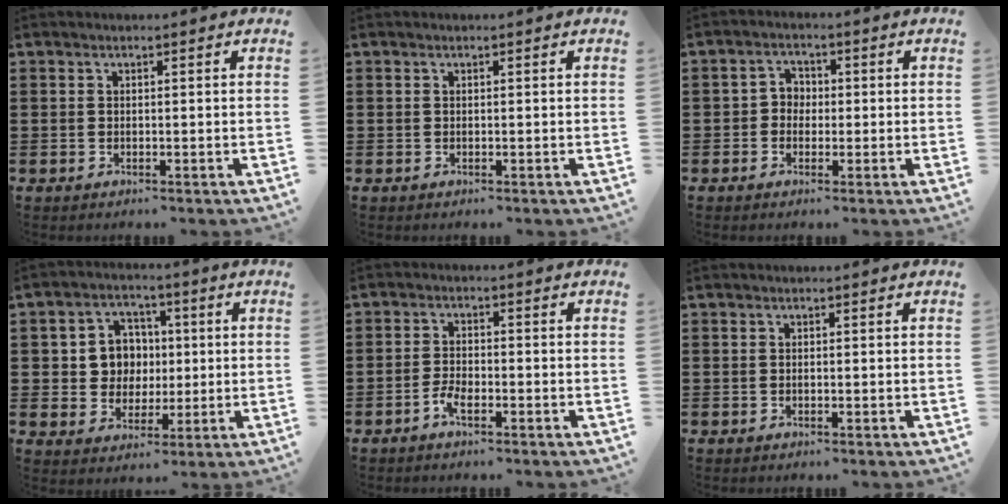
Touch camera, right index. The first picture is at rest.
{"total": 0.0}
{"total": 2.5, "force": [-0.7, 2.2, 1.1], "torque": [-0.028, 0.009, -0.019]}
{"total": 6.6, "force": [0.6, 6.1, 2.2], "torque": [-0.062, 0.015, 0.009]}
{"total": 2.7, "force": [-1.7, 1.1, 1.8], "torque": [-0.046, -0.001, -0.037]}
{"total": 0.0}